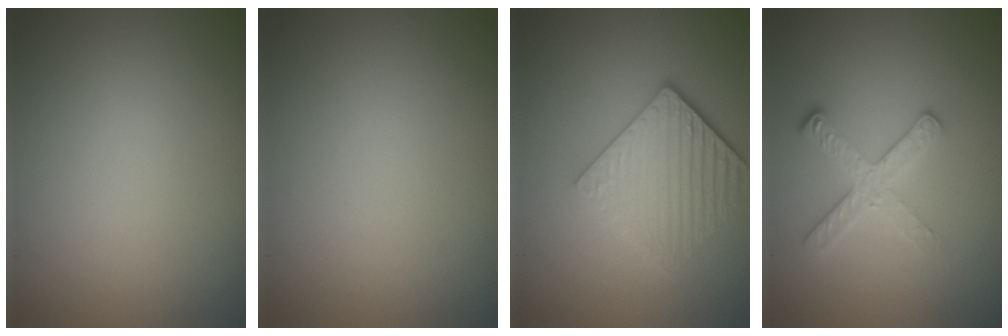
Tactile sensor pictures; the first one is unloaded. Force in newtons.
{"total": 0.0}
{"total": 4.5, "press": 3.7, "slide": 2.5}
{"total": 2.8, "press": 2.5, "slide": 1.3}